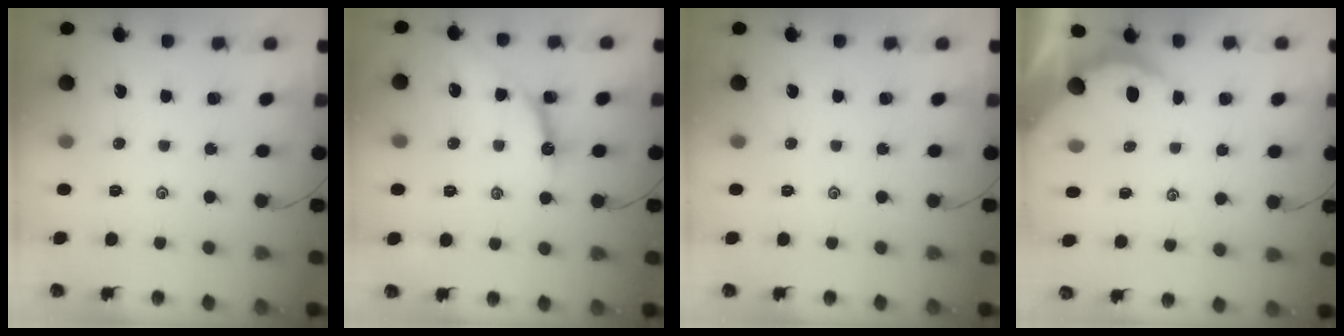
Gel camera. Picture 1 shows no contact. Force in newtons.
{"total": 10.2, "press": 10.1, "slide": 0.8}
{"total": 0.0}
{"total": 2.4, "press": 2.3, "slide": 0.4}